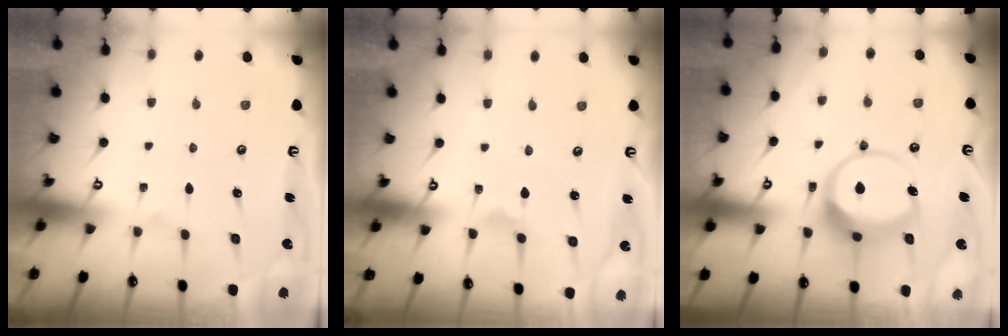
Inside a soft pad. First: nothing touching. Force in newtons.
{"total": 1.0, "press": 0.9, "slide": 0.4}
{"total": 9.9, "press": 9.8, "slide": 1.6}